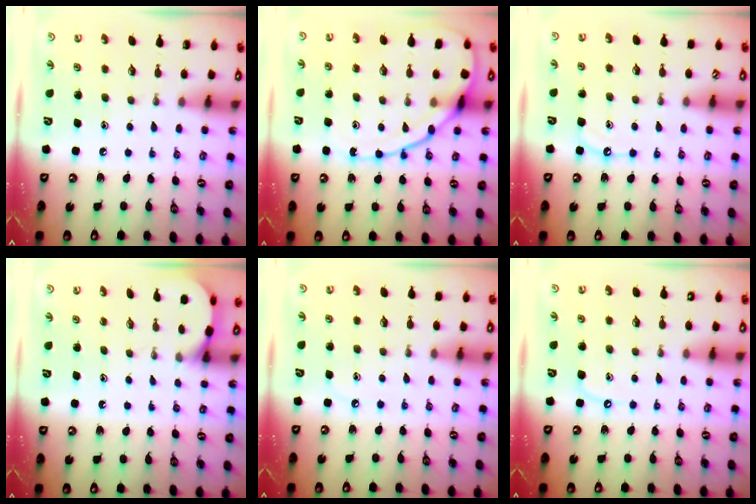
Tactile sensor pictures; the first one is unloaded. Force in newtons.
{"total": 15.9, "press": 15.8, "slide": 1.4}
{"total": 6.4, "press": 6.4, "slide": 0.6}
{"total": 1.9, "press": 1.9, "slide": 0.2}
{"total": 4.7, "press": 4.7, "slide": 0.6}
{"total": 6.0, "press": 5.9, "slide": 0.8}